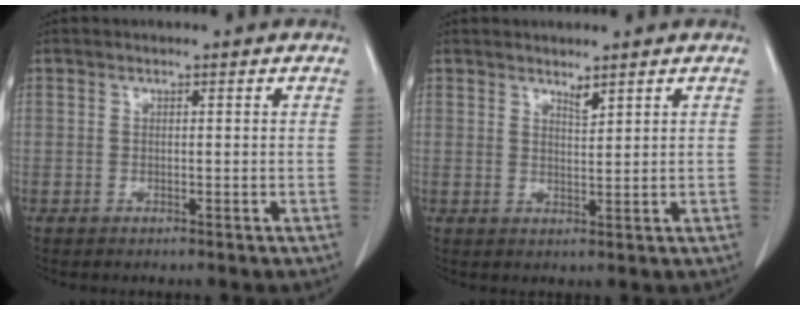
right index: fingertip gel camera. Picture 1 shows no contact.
{"total": 1.6, "force": [1.4, 0.1, 0.8], "torque": [-0.017, -0.008, 0.027]}